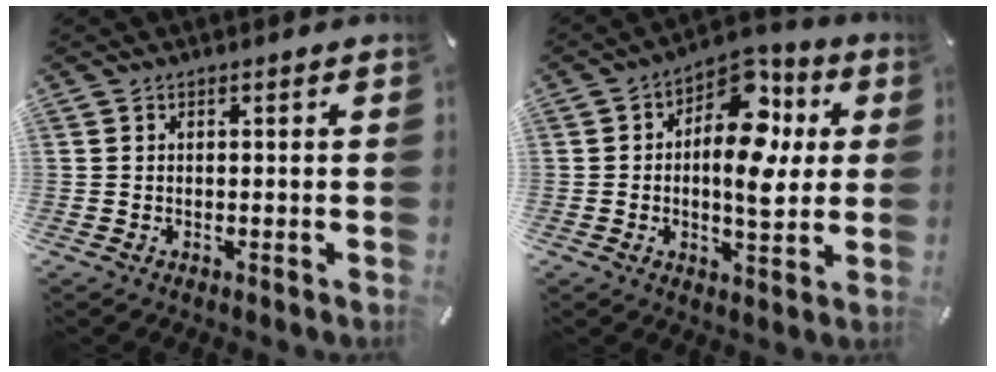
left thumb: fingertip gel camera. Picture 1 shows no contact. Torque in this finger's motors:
{"motor_torque": [0.52, 0.53, 1.14, -0.41, 0.13]}